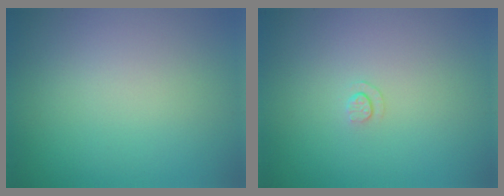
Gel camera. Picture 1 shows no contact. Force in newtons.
{"total": 0.6, "press": 0.3, "slide": 0.6}